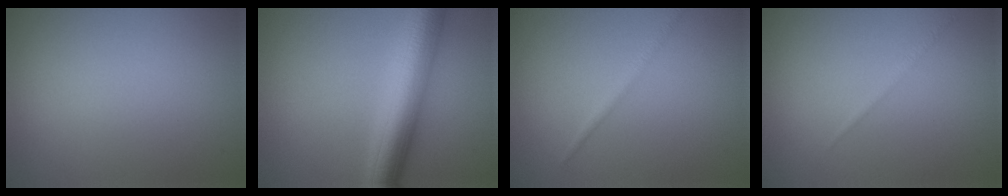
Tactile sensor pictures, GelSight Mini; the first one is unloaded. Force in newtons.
{"total": 7.6, "press": 7.6, "slide": 0.2}
{"total": 1.2, "press": 1.2, "slide": 0.0}
{"total": 0.7, "press": 0.7, "slide": 0.0}